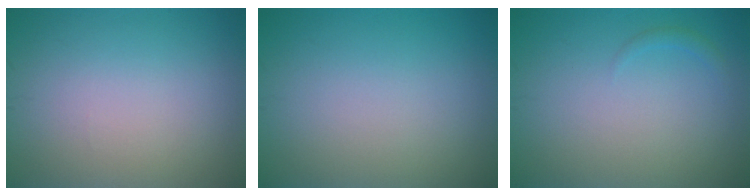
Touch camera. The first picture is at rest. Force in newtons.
{"total": 0.0}
{"total": 0.7, "press": 0.7, "slide": 0.1}